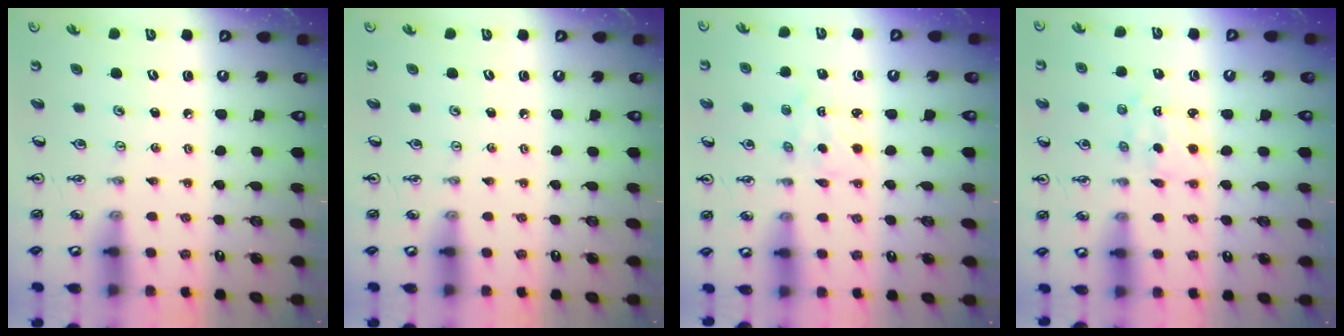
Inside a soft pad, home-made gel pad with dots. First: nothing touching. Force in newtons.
{"total": 0.0}
{"total": 2.1, "press": 2.1, "slide": 0.3}
{"total": 2.0, "press": 1.9, "slide": 0.5}